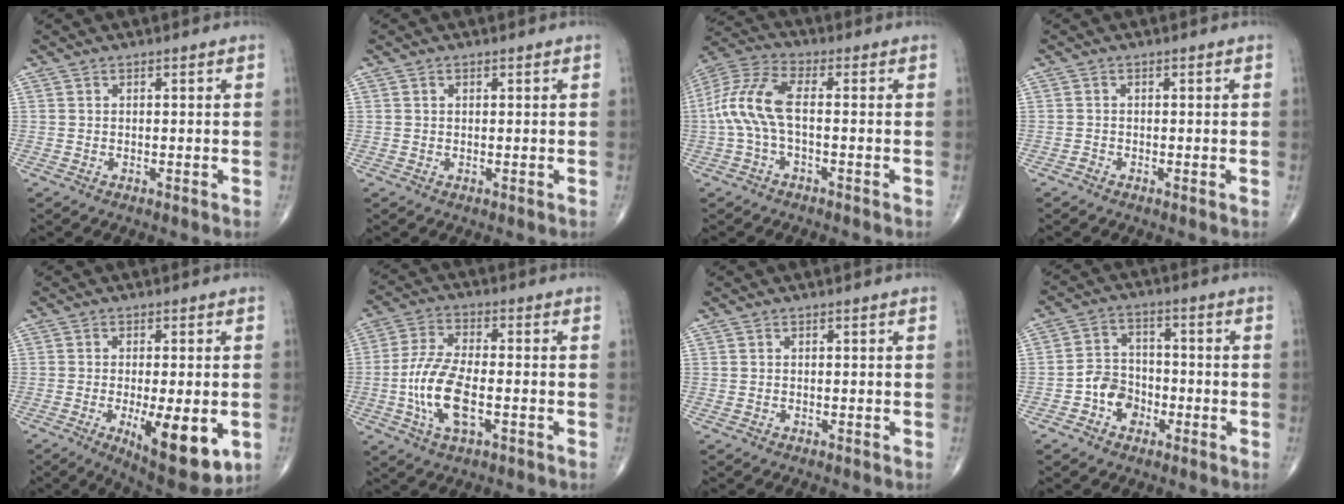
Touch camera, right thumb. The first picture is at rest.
{"total": 0.6, "force": [0.3, 0.5, 0.3], "torque": [-0.004, -0.001, 0.005]}
{"total": 10.4, "force": [-0.8, 4.3, 9.4], "torque": [-0.223, 0.032, -0.022]}
{"total": 0.7, "force": [-0.5, 0.3, 0.5], "torque": [-0.009, -0.002, -0.014]}
{"total": 13.5, "force": [-3.7, 4.6, 12.1], "torque": [-0.168, -0.022, -0.043]}
{"total": 11.4, "force": [-2.7, 4.8, 10.0], "torque": [-0.211, 0.012, -0.053]}
{"total": 0.0}
{"total": 6.9, "force": [-2.6, 5.6, 3.2], "torque": [-0.026, 0.031, -0.054]}